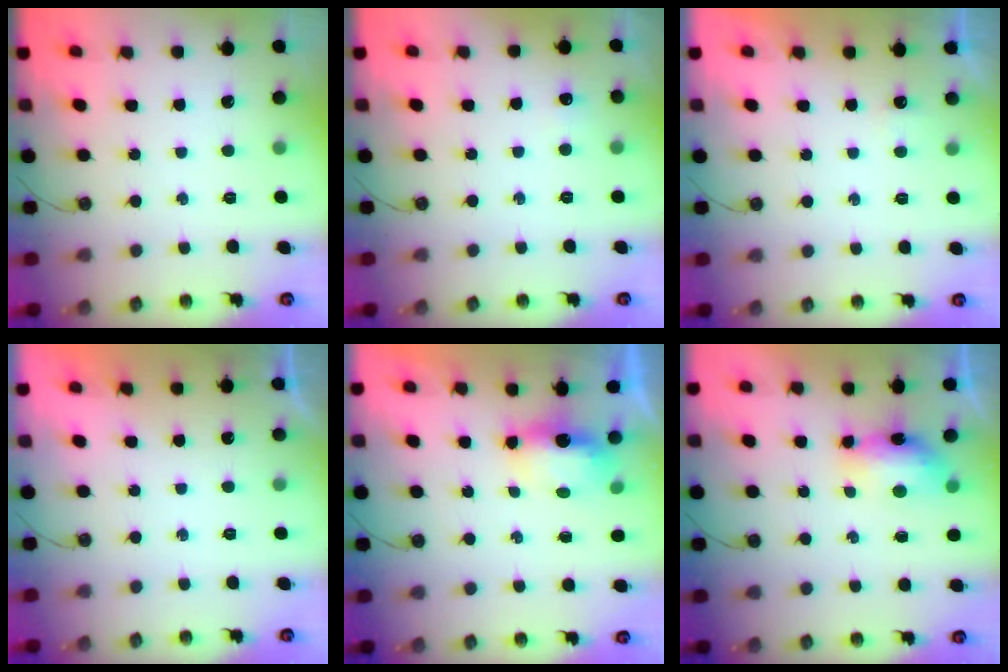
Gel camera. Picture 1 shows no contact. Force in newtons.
{"total": 3.9, "press": 3.8, "slide": 0.5}
{"total": 2.2, "press": 2.1, "slide": 0.4}
{"total": 0.0}
{"total": 6.2, "press": 6.2, "slide": 0.6}
{"total": 7.6, "press": 7.3, "slide": 1.8}